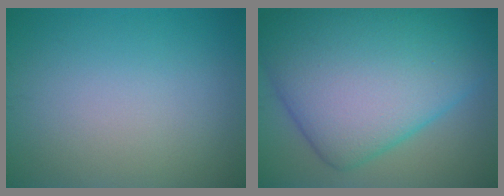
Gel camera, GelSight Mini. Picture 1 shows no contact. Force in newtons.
{"total": 15.2, "press": 15.2, "slide": 0.1}